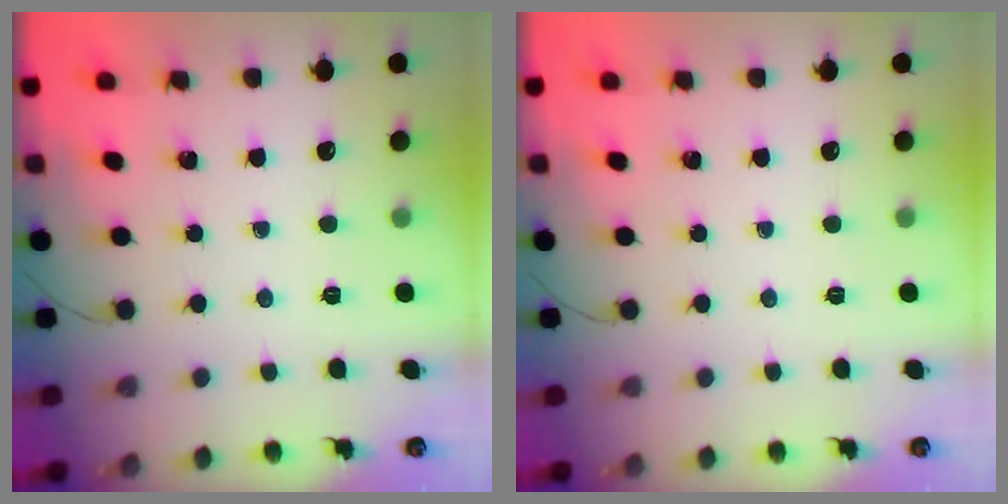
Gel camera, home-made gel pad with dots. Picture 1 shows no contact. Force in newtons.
{"total": 0.0}